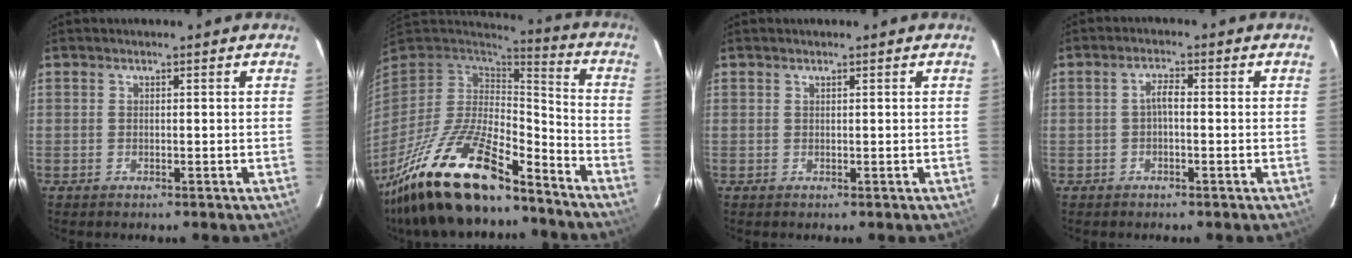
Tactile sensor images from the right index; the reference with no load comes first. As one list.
[{"total": 24.6, "force": [-17.4, 7.6, 15.7], "torque": [-0.309, -0.039, -0.301]}, {"total": 0.0}, {"total": 2.1, "force": [-0.4, 0.7, 2.0], "torque": [-0.039, 0.010, -0.008]}]